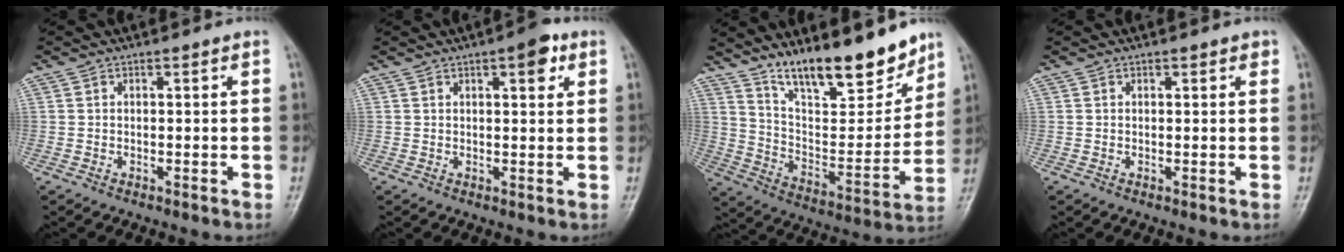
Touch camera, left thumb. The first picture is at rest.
{"total": 4.7, "force": [2.3, 1.8, 3.7], "torque": [-0.036, -0.004, 0.026]}
{"total": 19.0, "force": [14.7, 5.4, 10.9], "torque": [-0.129, -0.094, 0.253]}
{"total": 1.0, "force": [0.6, 0.6, 0.4], "torque": [0.005, -0.002, 0.004]}